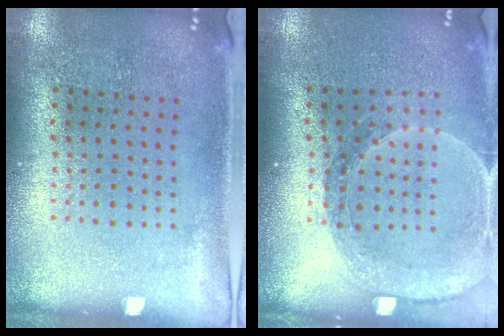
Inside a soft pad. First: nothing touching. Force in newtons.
{"total": 1.5, "press": 1.5, "slide": 0.2}